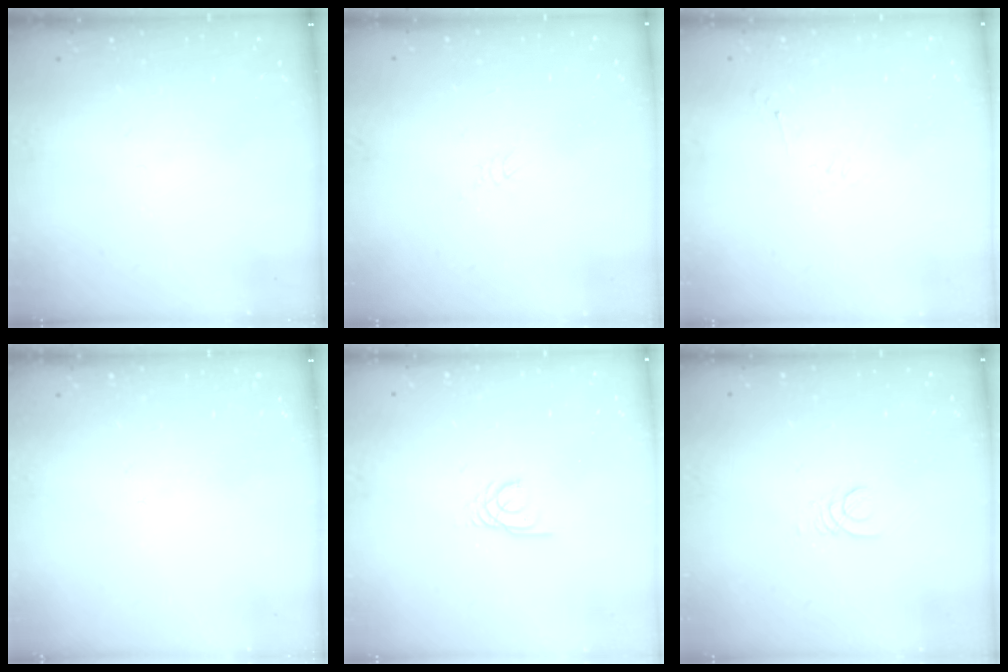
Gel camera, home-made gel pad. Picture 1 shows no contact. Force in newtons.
{"total": 2.6, "press": 2.6, "slide": 0.2}
{"total": 2.8, "press": 2.7, "slide": 0.6}
{"total": 0.0}
{"total": 3.0, "press": 3.0, "slide": 0.3}
{"total": 1.4, "press": 1.4, "slide": 0.2}